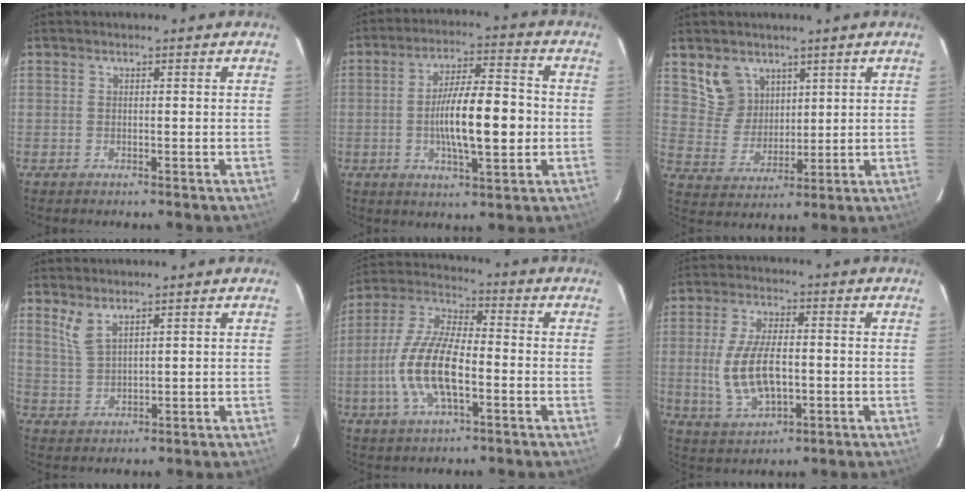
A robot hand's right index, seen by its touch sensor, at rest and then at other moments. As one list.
[{"total": 12.6, "force": [-1.6, 3.2, 12.0], "torque": [-0.211, 0.000, -0.024]}, {"total": 7.7, "force": [4.7, 5.8, 1.9], "torque": [-0.037, 0.013, 0.107]}, {"total": 4.0, "force": [2.9, 1.3, 2.5], "torque": [-0.053, -0.001, 0.064]}, {"total": 13.9, "force": [-3.7, 5.1, 12.4], "torque": [-0.261, -0.001, -0.074]}, {"total": 11.5, "force": [-1.2, 5.6, 10.0], "torque": [-0.205, -0.006, -0.012]}]